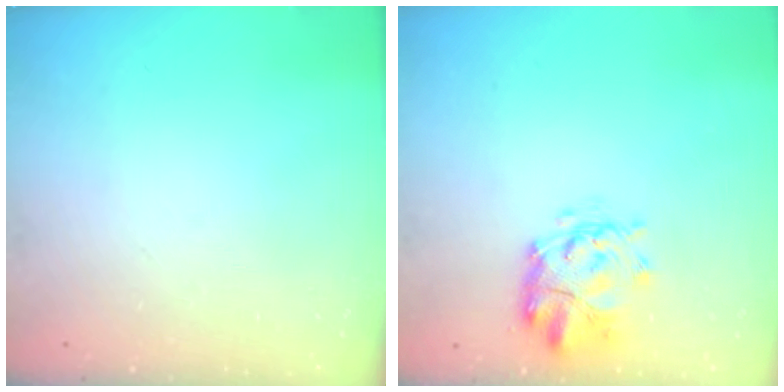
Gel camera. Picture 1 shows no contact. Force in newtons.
{"total": 3.9, "press": 3.5, "slide": 1.7}